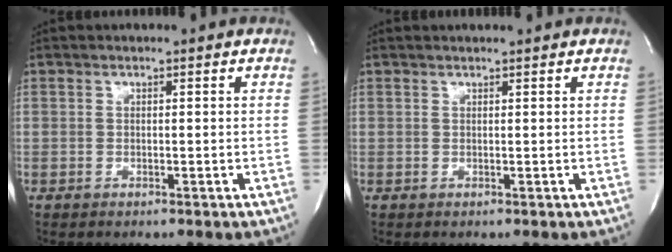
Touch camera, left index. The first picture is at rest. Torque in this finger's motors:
{"motor_torque": [0.05, -0.96, 0.10, 0.00]}